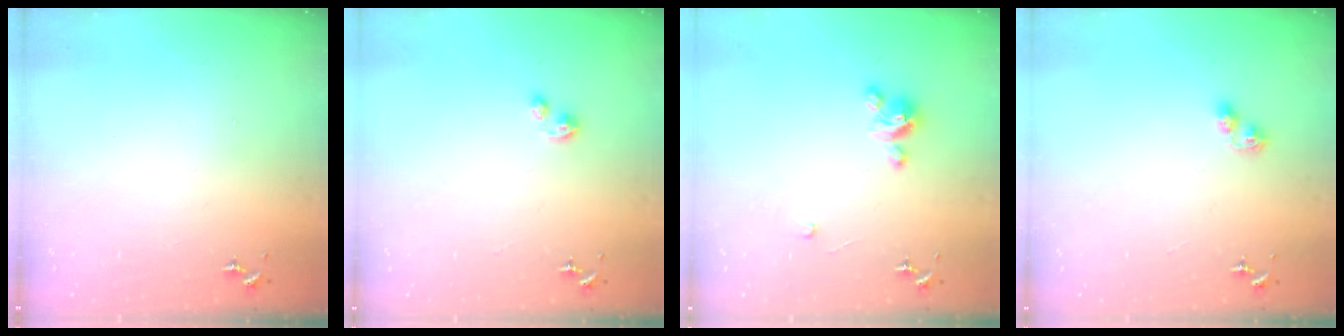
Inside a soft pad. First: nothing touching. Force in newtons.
{"total": 2.9, "press": 2.9, "slide": 0.3}
{"total": 4.2, "press": 4.2, "slide": 0.3}
{"total": 5.5, "press": 5.4, "slide": 0.6}